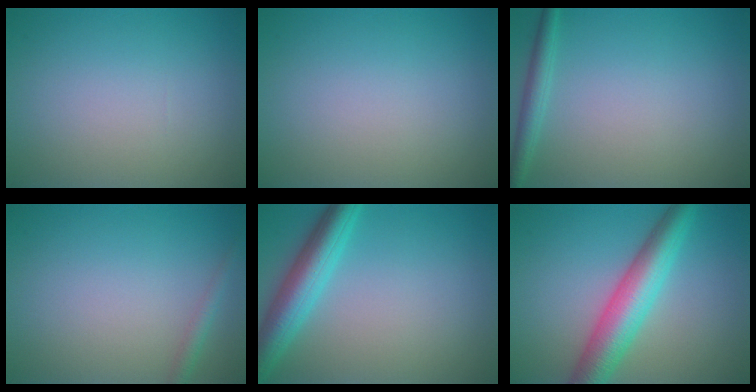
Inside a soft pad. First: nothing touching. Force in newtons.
{"total": 0.0}
{"total": 1.8, "press": 1.8, "slide": 0.1}
{"total": 1.3, "press": 1.2, "slide": 0.1}
{"total": 5.2, "press": 5.2, "slide": 0.3}
{"total": 6.5, "press": 6.5, "slide": 0.1}